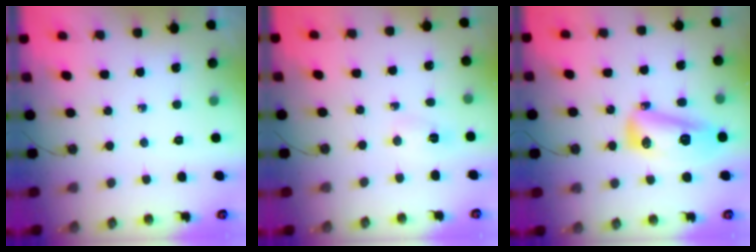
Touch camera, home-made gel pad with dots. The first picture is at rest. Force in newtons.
{"total": 2.4, "press": 2.4, "slide": 0.3}
{"total": 12.5, "press": 12.5, "slide": 1.0}